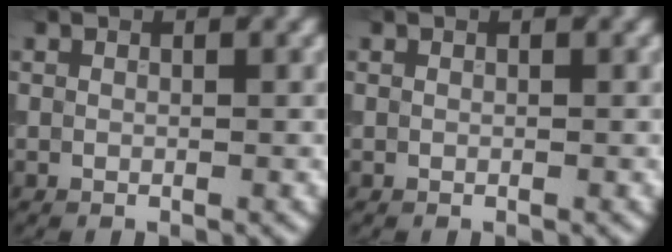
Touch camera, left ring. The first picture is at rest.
{"total": 0.0}